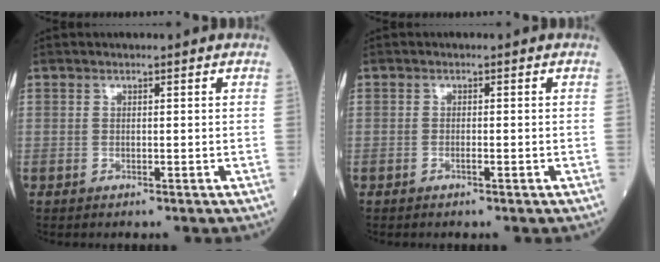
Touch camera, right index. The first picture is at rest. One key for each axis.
{"total": 0.7, "fx": -0.5, "fy": 0.1, "fz": 0.6, "tx": -0.013, "ty": 0.001, "tz": -0.007}